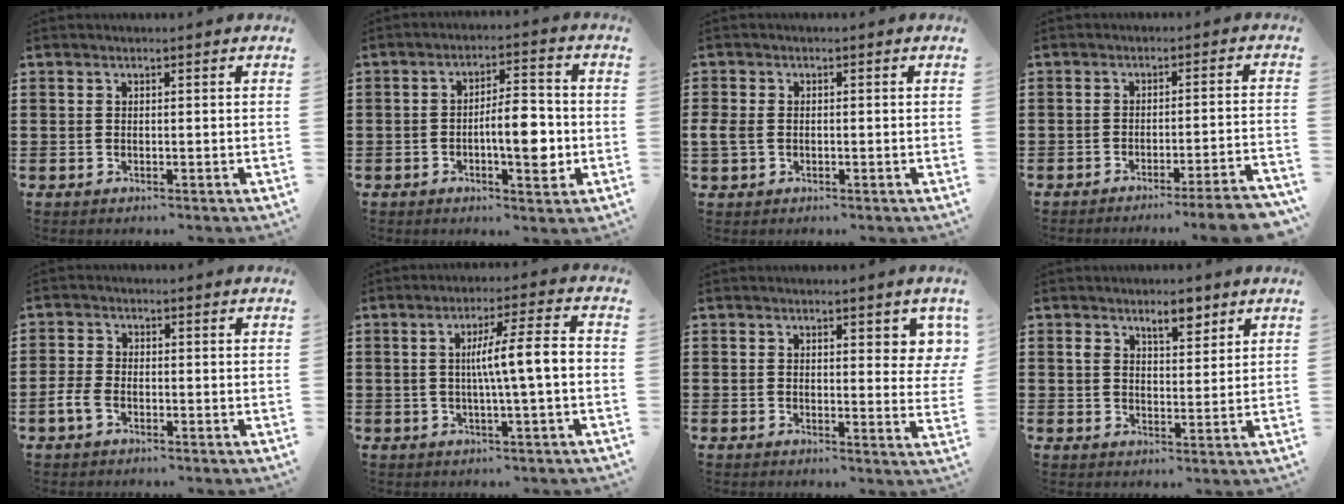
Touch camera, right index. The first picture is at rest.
{"total": 7.6, "force": [-1.6, 2.7, 6.9], "torque": [-0.101, 0.002, -0.030]}
{"total": 1.9, "force": [-0.6, 1.3, 1.2], "torque": [-0.041, -0.005, -0.017]}
{"total": 4.3, "force": [-3.7, -0.7, 2.1], "torque": [-0.033, -0.015, -0.071]}
{"total": 2.8, "force": [-1.5, 1.5, 1.8], "torque": [-0.047, -0.002, -0.032]}
{"total": 7.1, "force": [-0.3, 0.1, 7.0], "torque": [-0.130, 0.000, -0.013]}
{"total": 3.4, "force": [1.9, 1.7, 2.2], "torque": [-0.026, -0.001, 0.028]}
{"total": 4.7, "force": [3.2, 2.0, 2.8], "torque": [-0.039, 0.000, 0.051]}